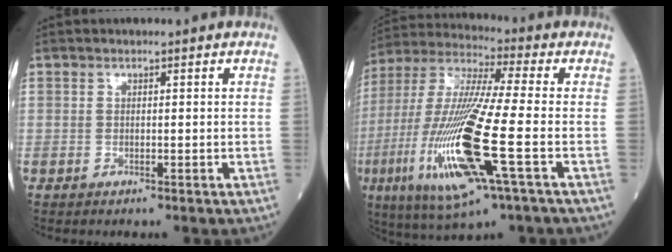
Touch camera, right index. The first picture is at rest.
{"total": 20.9, "force": [-5.7, 1.7, 20.0], "torque": [-0.446, -0.031, -0.108]}